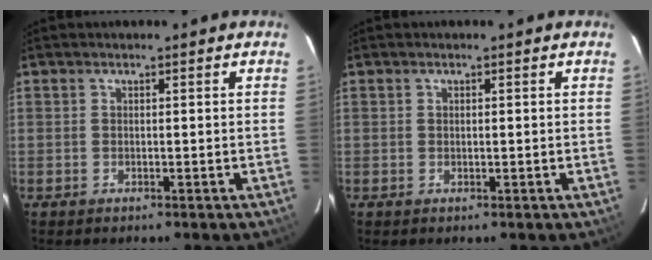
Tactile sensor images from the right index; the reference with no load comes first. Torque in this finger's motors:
{"motor_torque": [-0.38, -0.07, -0.04, -0.01]}